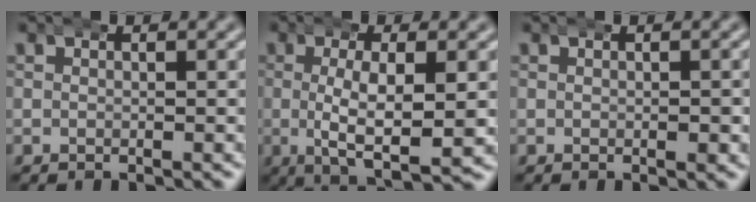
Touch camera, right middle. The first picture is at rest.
{"total": 7.1, "force": [-0.7, 2.4, 6.7], "torque": [-0.114, -0.019, -0.001]}
{"total": 0.8, "force": [0.0, 0.4, 0.7], "torque": [-0.011, 0.000, -0.002]}